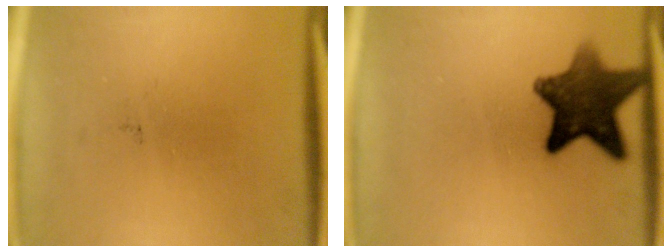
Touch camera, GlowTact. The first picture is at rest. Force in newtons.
{"total": 11.0}